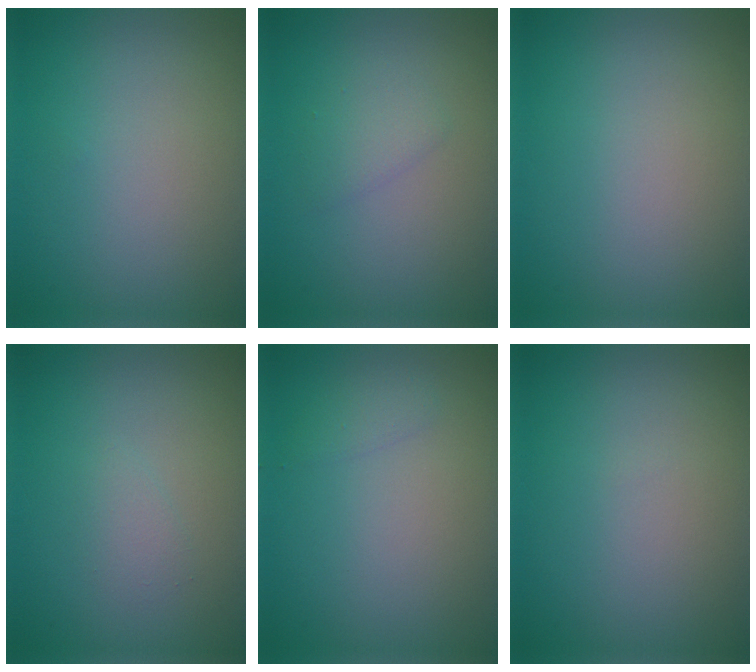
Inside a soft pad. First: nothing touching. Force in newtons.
{"total": 1.4, "press": 1.4, "slide": 0.0}
{"total": 0.0}
{"total": 1.1, "press": 1.1, "slide": 0.1}
{"total": 0.8, "press": 0.8, "slide": 0.0}
{"total": 0.0}